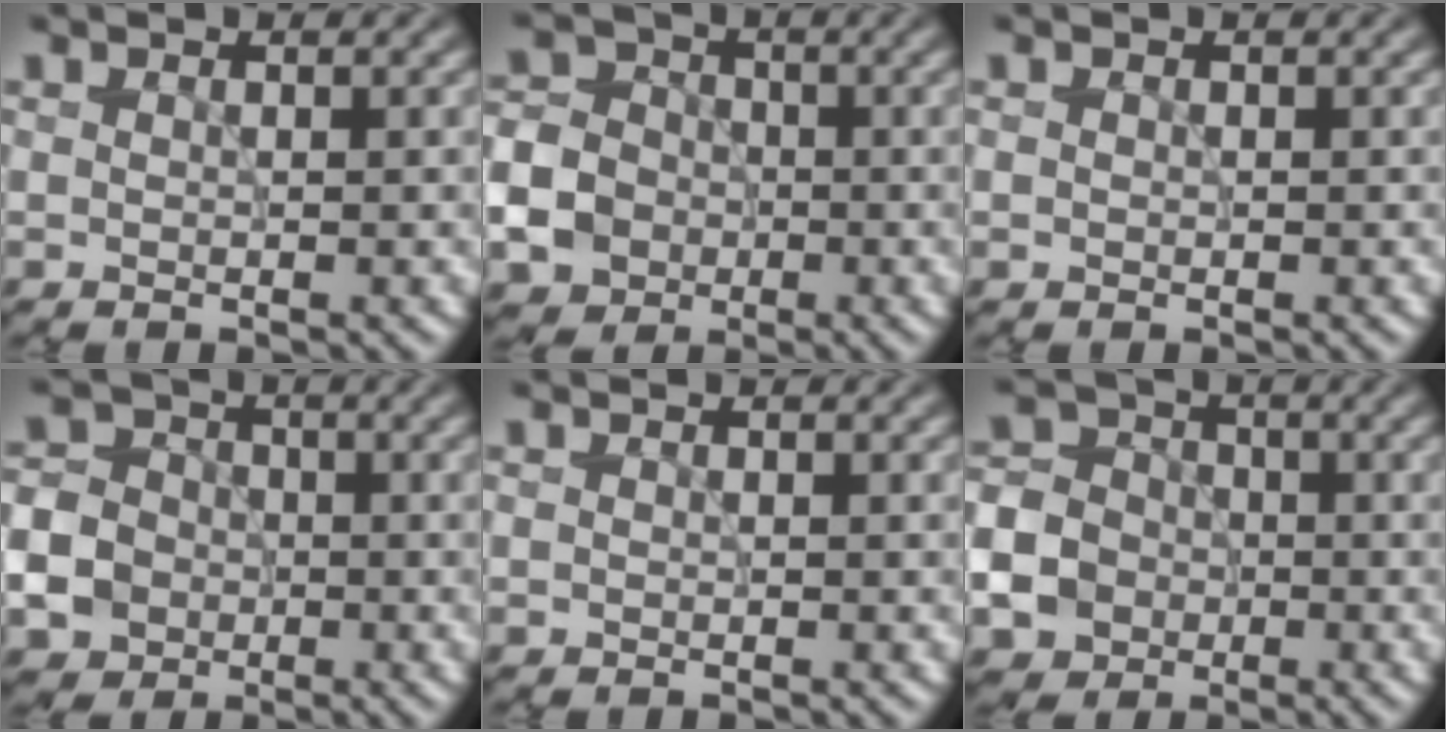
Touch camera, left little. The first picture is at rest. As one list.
[{"total": 9.3, "force": [-3.6, 8.0, 3.1], "torque": [-0.073, -0.032, -0.087]}, {"total": 0.0}, {"total": 10.1, "force": [-3.9, 8.8, 3.0], "torque": [-0.073, -0.025, -0.096]}, {"total": 0.0}, {"total": 11.3, "force": [-4.8, 9.7, 3.2], "torque": [-0.082, -0.035, -0.108]}]